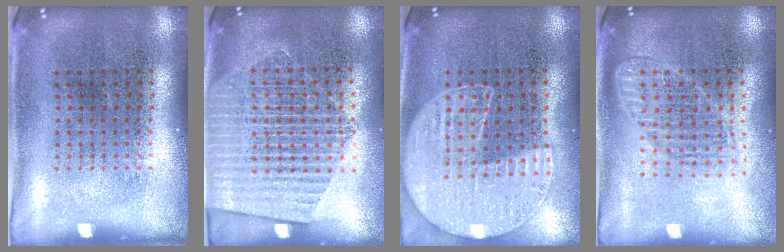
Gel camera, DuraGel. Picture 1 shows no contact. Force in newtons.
{"total": 1.8, "press": 1.6, "slide": 0.8}
{"total": 1.2, "press": 1.1, "slide": 0.2}
{"total": 1.6, "press": 1.4, "slide": 0.8}